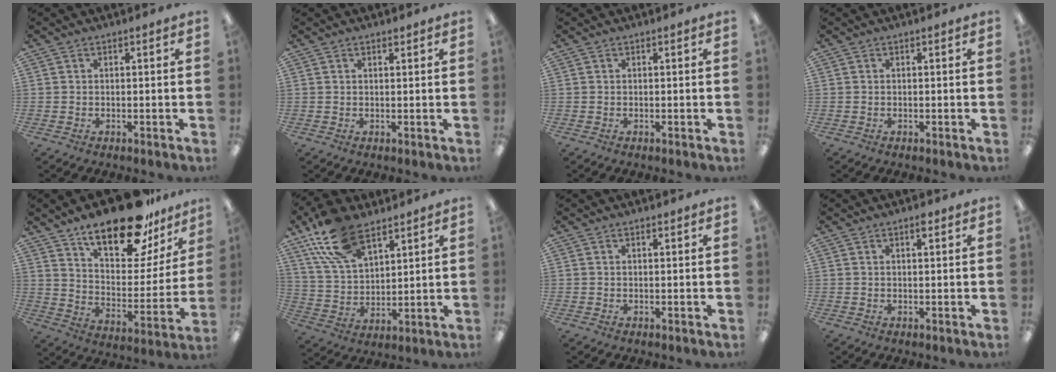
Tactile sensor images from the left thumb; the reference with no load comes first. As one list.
[{"total": 0.8, "force": [0.7, 0.3, 0.2], "torque": [-0.005, 0.000, 0.014]}, {"total": 0.0}, {"total": 0.0}, {"total": 22.5, "force": [16.8, 8.3, 12.4], "torque": [-0.193, -0.105, 0.286]}, {"total": 16.3, "force": [10.1, 8.4, 9.6], "torque": [-0.204, -0.024, 0.190]}, {"total": 0.6, "force": [0.5, 0.2, 0.2], "torque": [-0.005, 0.002, 0.010]}, {"total": 1.8, "force": [1.3, 0.4, 1.1], "torque": [-0.017, -0.001, 0.021]}]